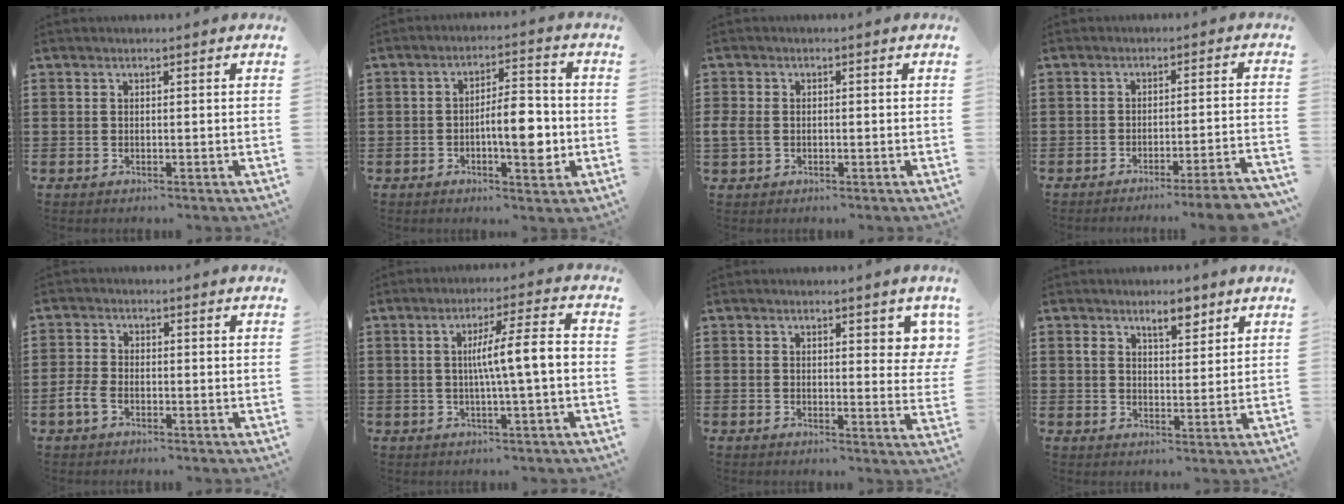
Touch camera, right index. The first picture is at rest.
{"total": 7.6, "force": [-1.6, 2.7, 6.9], "torque": [-0.101, 0.002, -0.030]}
{"total": 1.9, "force": [-0.6, 1.3, 1.2], "torque": [-0.041, -0.005, -0.017]}
{"total": 4.3, "force": [-3.7, -0.7, 2.1], "torque": [-0.033, -0.015, -0.071]}
{"total": 2.8, "force": [-1.5, 1.5, 1.8], "torque": [-0.047, -0.002, -0.032]}
{"total": 7.1, "force": [-0.3, 0.1, 7.0], "torque": [-0.130, 0.000, -0.013]}
{"total": 3.4, "force": [1.9, 1.7, 2.2], "torque": [-0.026, -0.001, 0.028]}
{"total": 4.7, "force": [3.2, 2.0, 2.8], "torque": [-0.039, 0.000, 0.051]}